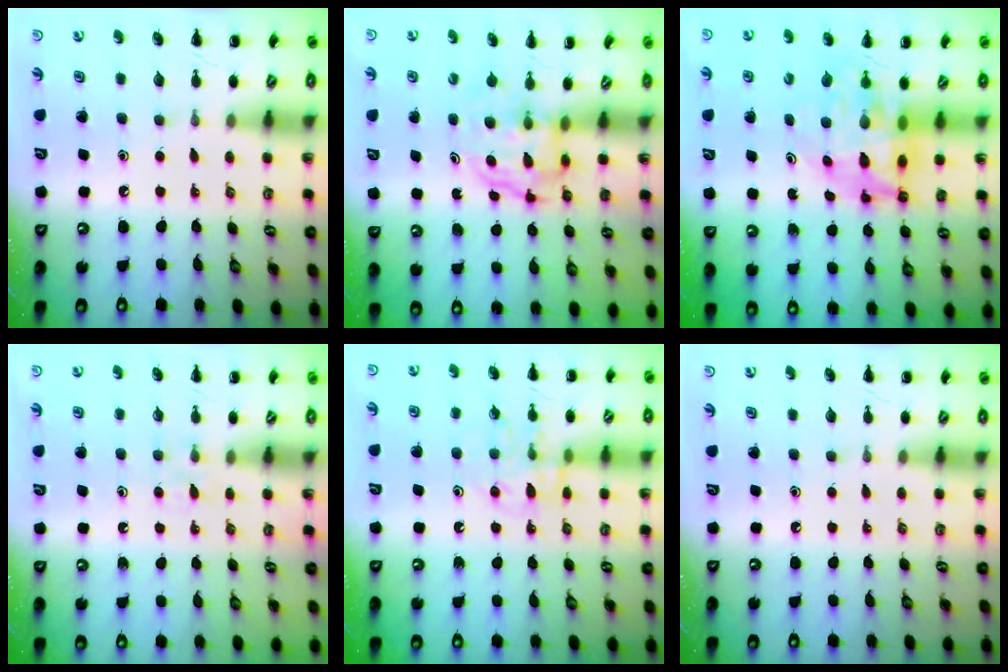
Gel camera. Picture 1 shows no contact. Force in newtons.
{"total": 3.9, "press": 3.9, "slide": 0.2}
{"total": 10.7, "press": 10.2, "slide": 3.3}
{"total": 3.0, "press": 2.7, "slide": 1.2}
{"total": 11.7, "press": 11.7, "slide": 0.8}
{"total": 0.0}